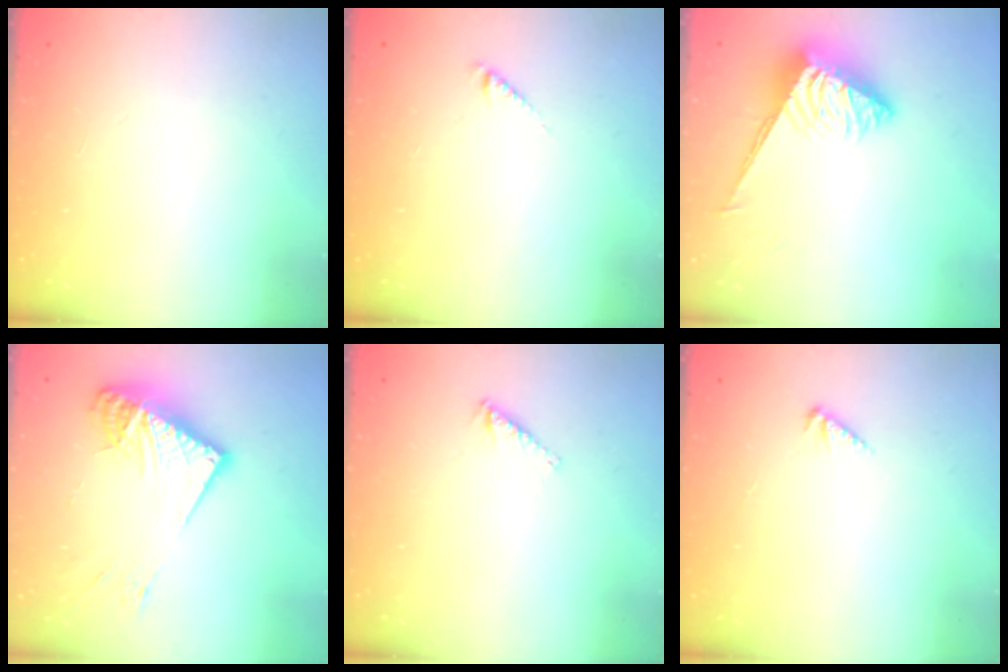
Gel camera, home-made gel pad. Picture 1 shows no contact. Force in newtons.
{"total": 2.6, "press": 2.6, "slide": 0.4}
{"total": 6.1, "press": 6.1, "slide": 0.6}
{"total": 15.4, "press": 15.3, "slide": 1.7}
{"total": 2.7, "press": 2.6, "slide": 0.4}
{"total": 2.8, "press": 2.8, "slide": 0.6}